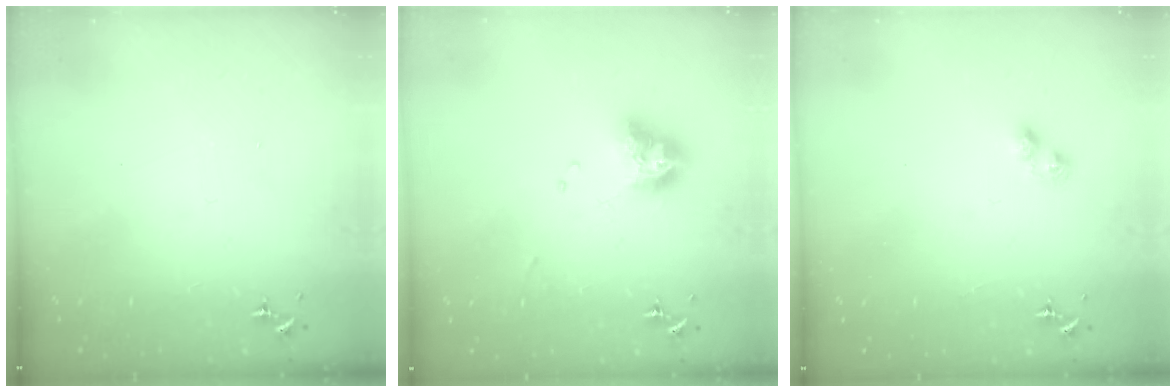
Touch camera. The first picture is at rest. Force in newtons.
{"total": 9.7, "press": 9.7, "slide": 0.9}
{"total": 3.3, "press": 3.3, "slide": 0.5}